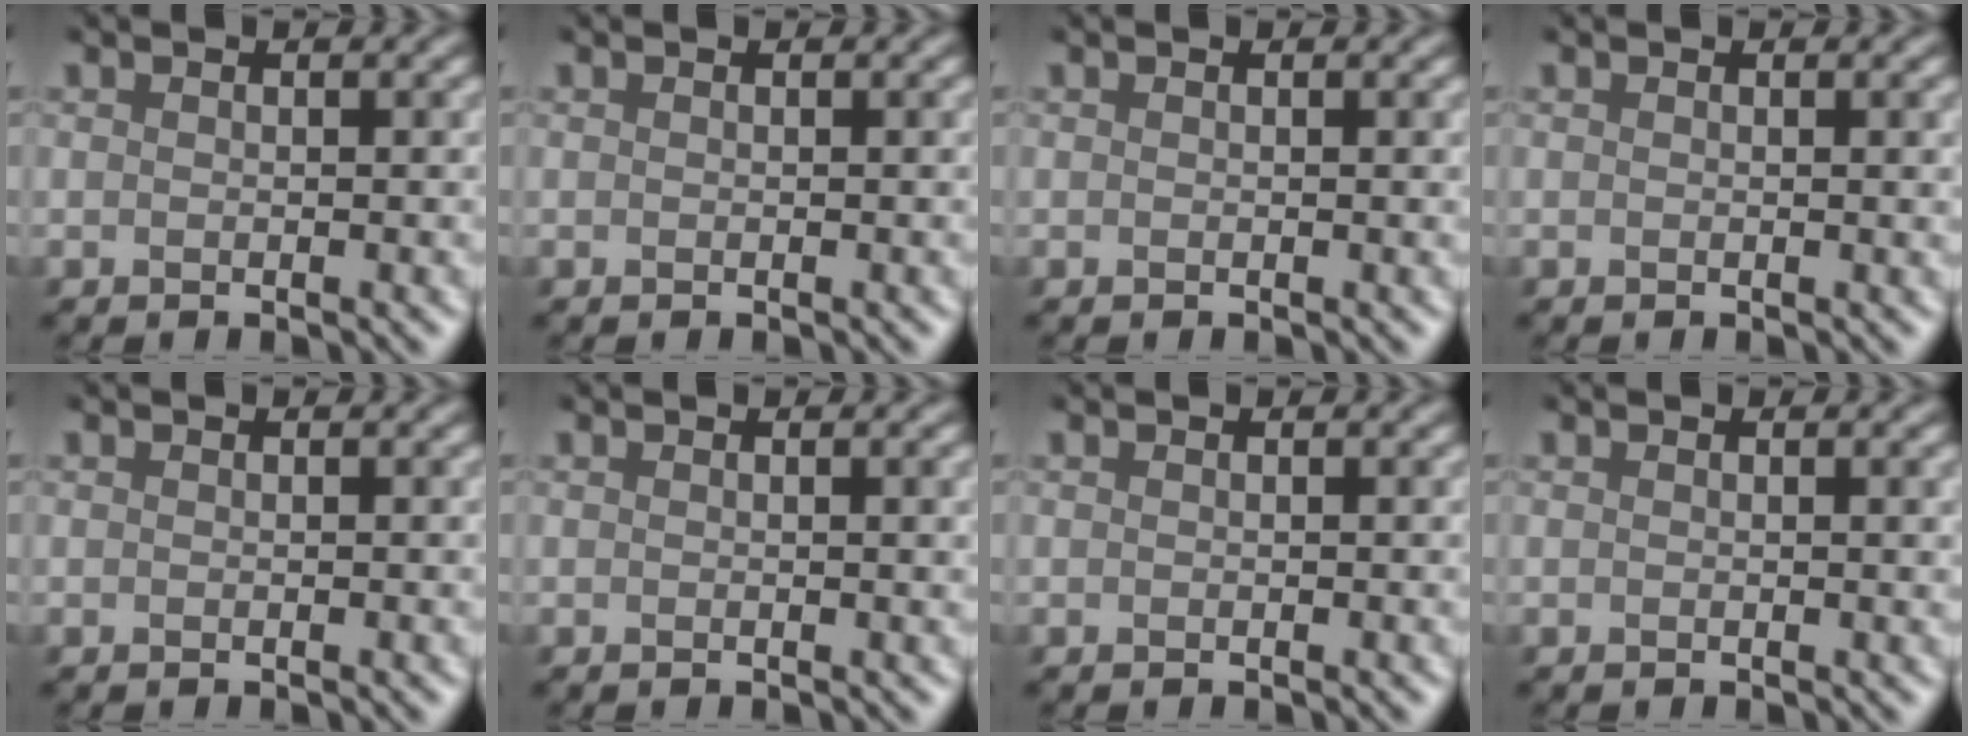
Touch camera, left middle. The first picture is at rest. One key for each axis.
{"total": 0.0}
{"total": 0.0}
{"total": 0.7, "fx": 0.1, "fy": 0.2, "fz": 0.6, "tx": -0.008, "ty": -0.003, "tz": -0.001}
{"total": 0.0}
{"total": 1.1, "fx": 0.0, "fy": 0.4, "fz": 1.0, "tx": -0.010, "ty": -0.003, "tz": -0.001}
{"total": 0.0}
{"total": 0.8, "fx": 0.1, "fy": 0.2, "fz": 0.7, "tx": -0.009, "ty": -0.003, "tz": 0.000}